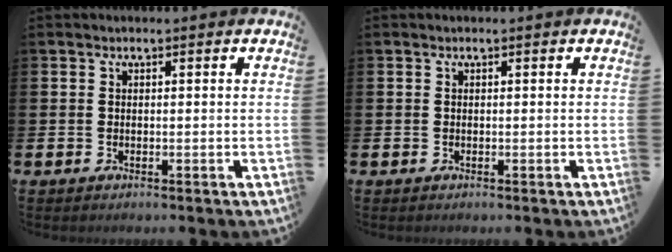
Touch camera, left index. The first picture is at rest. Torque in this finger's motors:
{"motor_torque": [0.00, 0.00, 0.00, 0.02]}